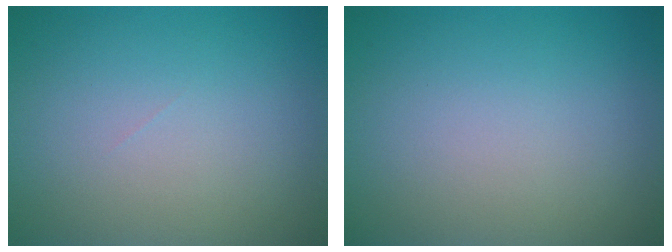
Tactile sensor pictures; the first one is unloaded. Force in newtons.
{"total": 0.0}